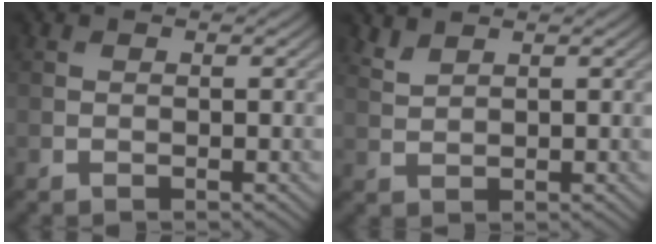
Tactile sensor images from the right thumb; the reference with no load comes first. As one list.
[{"total": 1.9, "force": [1.7, 0.4, 0.8], "torque": [-0.028, 0.002, 0.042]}]